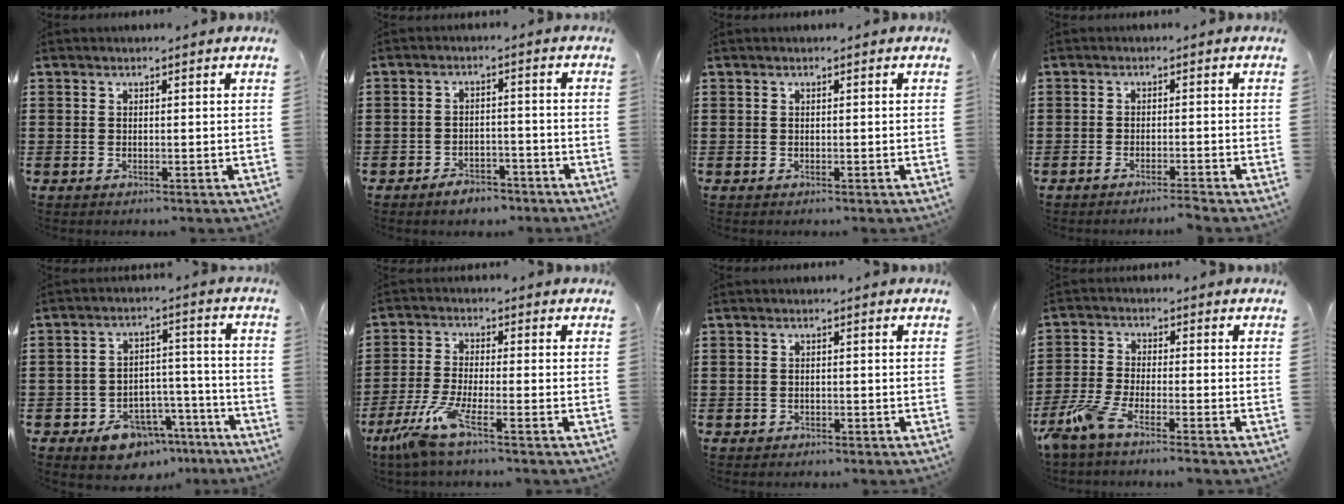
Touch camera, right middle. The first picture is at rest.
{"total": 3.1, "force": [-2.9, 1.1, 0.3], "torque": [-0.009, 0.006, -0.060]}
{"total": 0.0}
{"total": 1.6, "force": [-1.5, -0.2, 0.7], "torque": [-0.011, 0.000, -0.029]}
{"total": 8.0, "force": [-6.2, 4.4, 2.6], "torque": [-0.040, 0.038, -0.109]}
{"total": 6.1, "force": [-4.2, 0.3, 4.5], "torque": [-0.115, -0.023, -0.085]}
{"total": 0.7, "force": [-0.5, 0.4, -0.1], "torque": [0.000, 0.004, -0.014]}
{"total": 5.3, "force": [-4.2, 0.4, 3.2], "torque": [-0.096, -0.019, -0.087]}